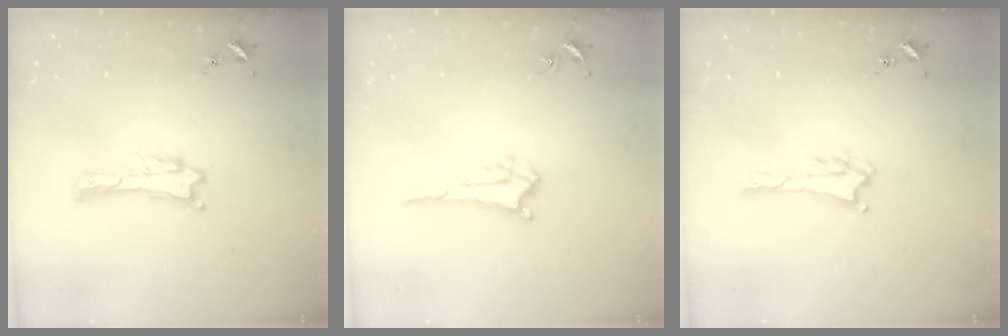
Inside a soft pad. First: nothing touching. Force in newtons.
{"total": 2.3, "press": 2.2, "slide": 0.2}
{"total": 1.4, "press": 1.4, "slide": 0.2}